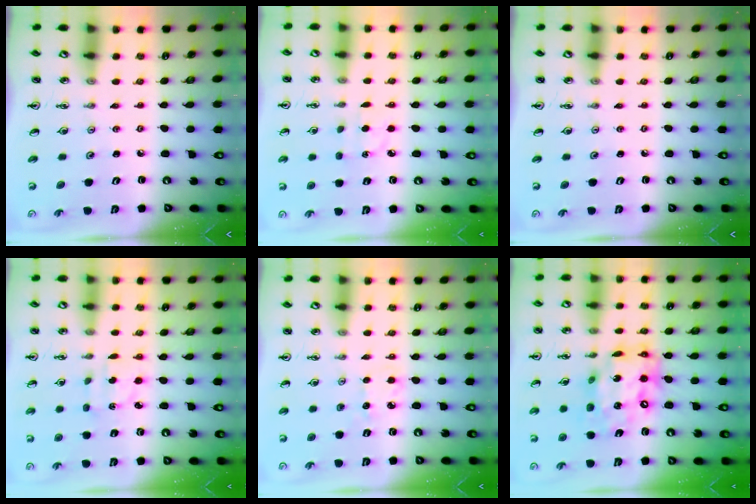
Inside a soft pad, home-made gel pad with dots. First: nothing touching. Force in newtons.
{"total": 4.3, "press": 4.3, "slide": 0.4}
{"total": 0.0}
{"total": 2.2, "press": 2.2, "slide": 0.6}
{"total": 5.3, "press": 5.3, "slide": 0.5}
{"total": 17.3, "press": 17.2, "slide": 2.0}